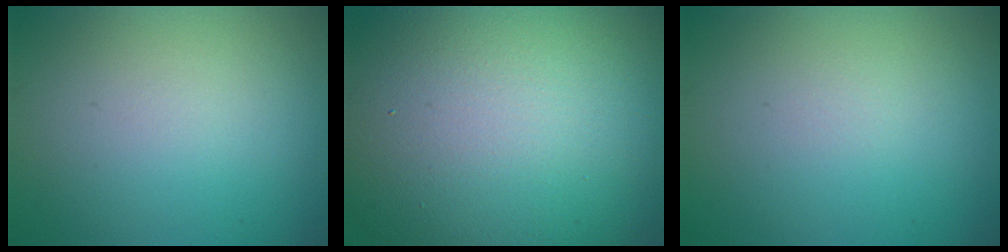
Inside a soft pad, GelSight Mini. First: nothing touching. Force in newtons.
{"total": 20.5, "press": 20.5, "slide": 0.9}
{"total": 0.0}